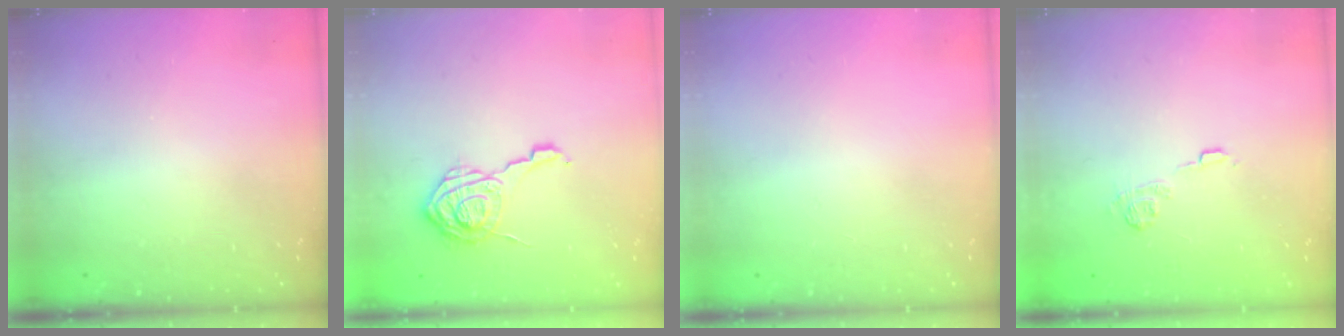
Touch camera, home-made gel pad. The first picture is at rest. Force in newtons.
{"total": 12.1, "press": 12.1, "slide": 0.7}
{"total": 0.0}
{"total": 9.2, "press": 9.2, "slide": 0.8}